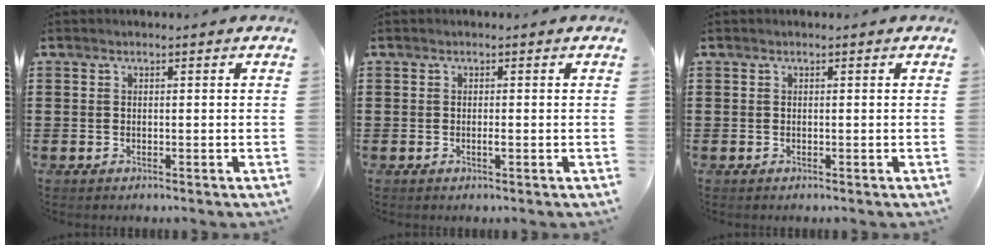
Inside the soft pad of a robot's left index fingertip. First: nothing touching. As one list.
[{"total": 0.8, "force": [-0.2, 0.1, 0.8], "torque": [-0.013, -0.005, -0.002]}, {"total": 0.0}]